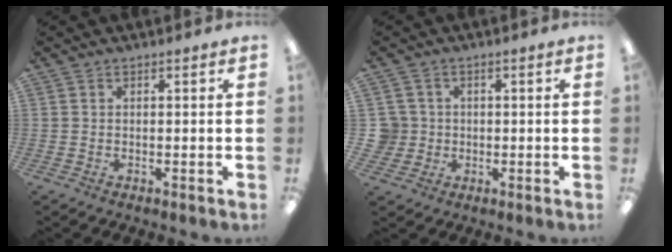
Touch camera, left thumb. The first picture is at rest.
{"total": 4.8, "force": [0.3, 4.7, 0.8], "torque": [-0.032, 0.011, 0.007]}